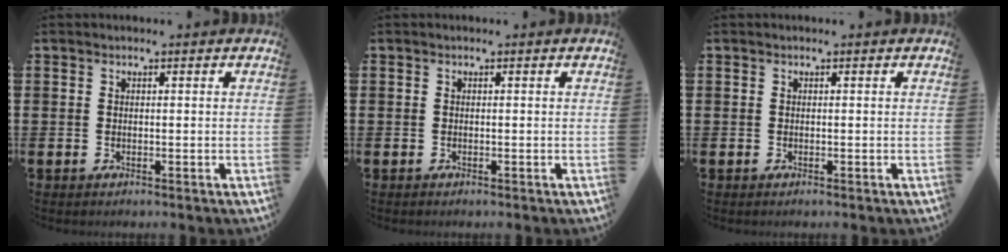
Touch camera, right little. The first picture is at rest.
{"total": 0.0}
{"total": 0.0}